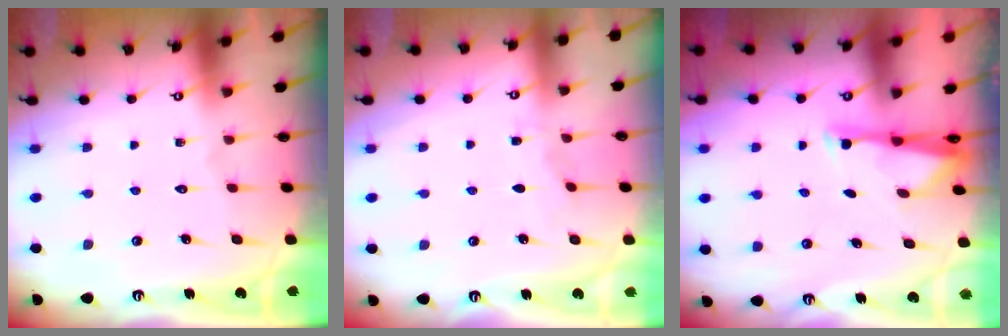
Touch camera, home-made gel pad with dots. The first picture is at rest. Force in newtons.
{"total": 2.5, "press": 2.5, "slide": 0.3}
{"total": 2.8, "press": 2.8, "slide": 0.5}